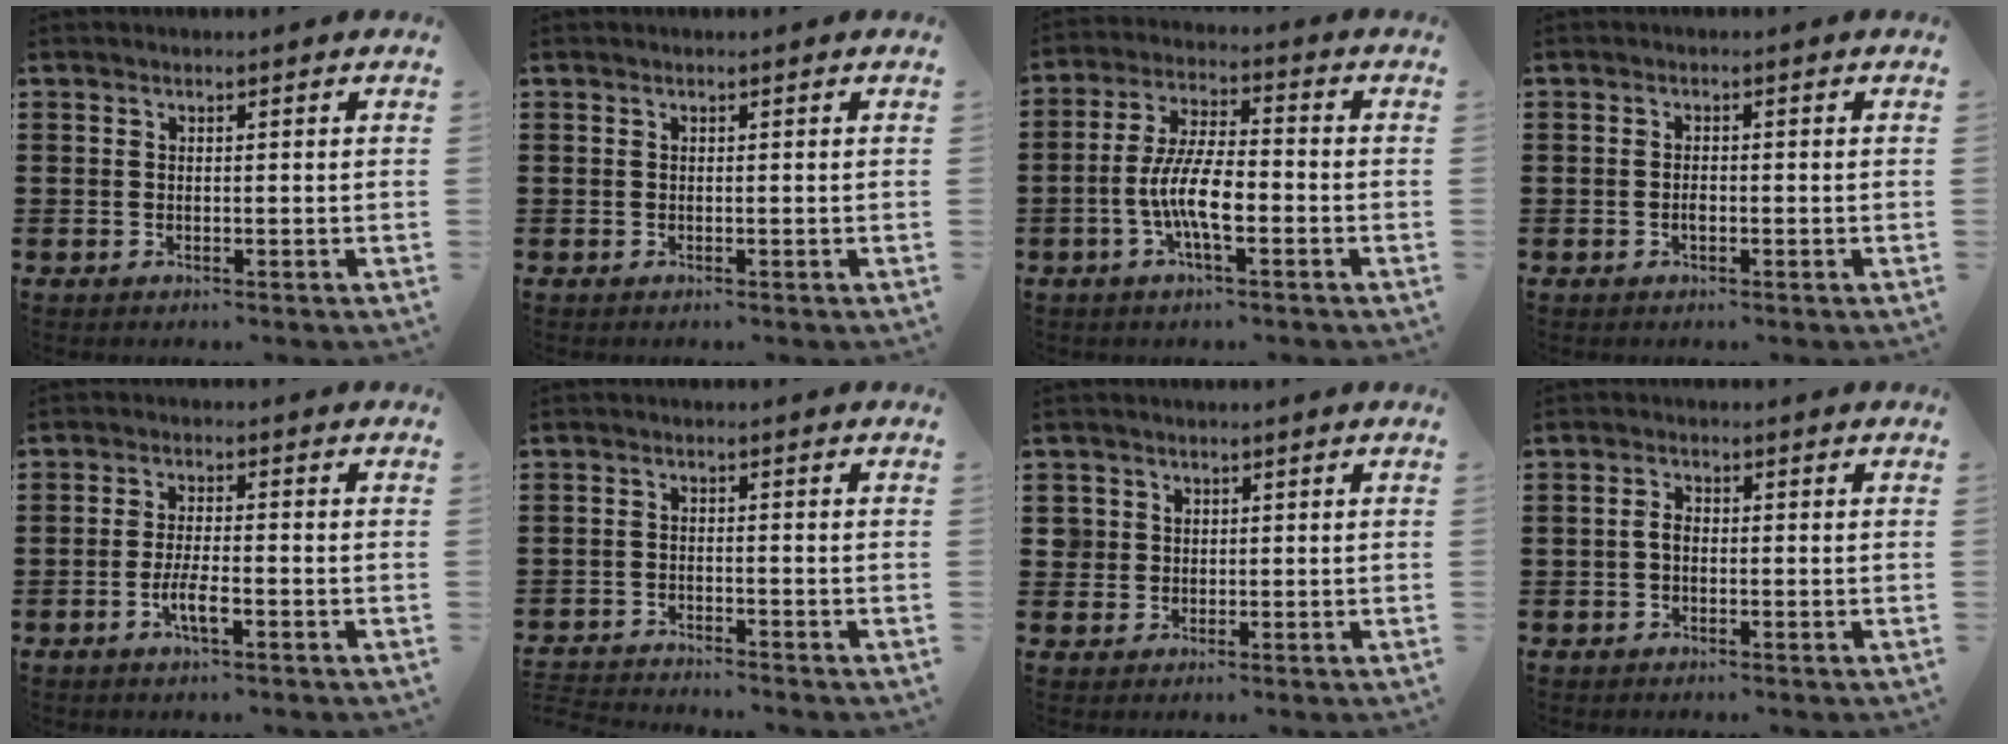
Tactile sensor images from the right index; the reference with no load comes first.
{"total": 0.0}
{"total": 8.7, "force": [-2.4, 2.2, 8.1], "torque": [-0.169, -0.009, -0.048]}
{"total": 1.4, "force": [-0.4, 0.5, 1.2], "torque": [-0.025, -0.004, -0.007]}
{"total": 4.1, "force": [-1.8, 0.3, 3.7], "torque": [-0.069, -0.004, -0.034]}
{"total": 2.3, "force": [-2.2, -0.7, -0.2], "torque": [0.005, 0.001, -0.046]}
{"total": 2.5, "force": [0.7, 2.4, 0.3], "torque": [-0.017, 0.012, 0.011]}
{"total": 1.6, "force": [-0.3, 0.6, 1.4], "torque": [-0.031, -0.001, -0.007]}